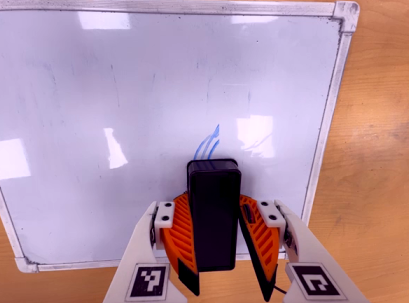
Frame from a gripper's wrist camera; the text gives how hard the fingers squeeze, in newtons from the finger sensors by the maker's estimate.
{"total": 8.3, "left": 9.2, "right": 7.4}